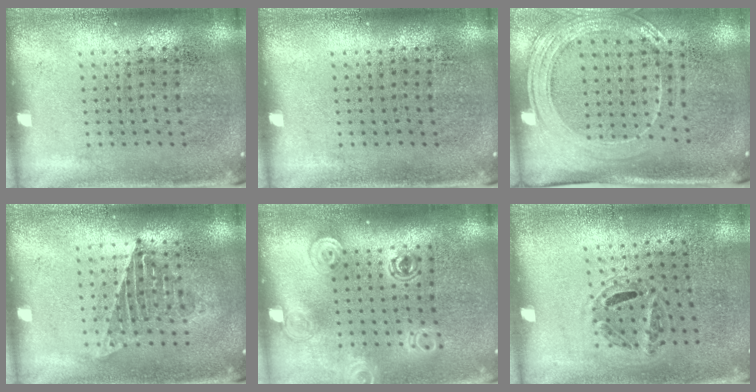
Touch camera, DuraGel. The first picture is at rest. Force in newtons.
{"total": 0.0}
{"total": 1.9, "press": 1.7, "slide": 0.9}
{"total": 1.2, "press": 1.1, "slide": 0.4}
{"total": 1.4, "press": 1.2, "slide": 0.7}
{"total": 1.1, "press": 0.7, "slide": 0.9}